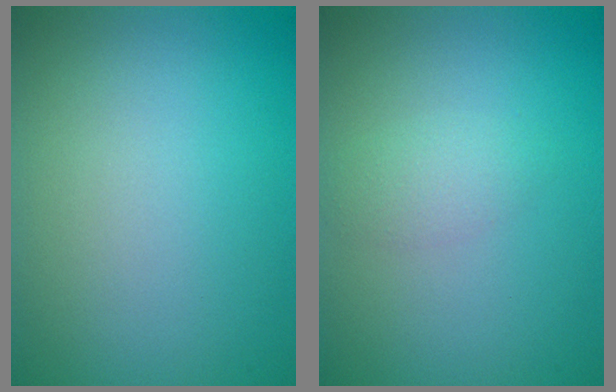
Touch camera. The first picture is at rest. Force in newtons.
{"total": 1.5, "press": 1.5, "slide": 0.0}